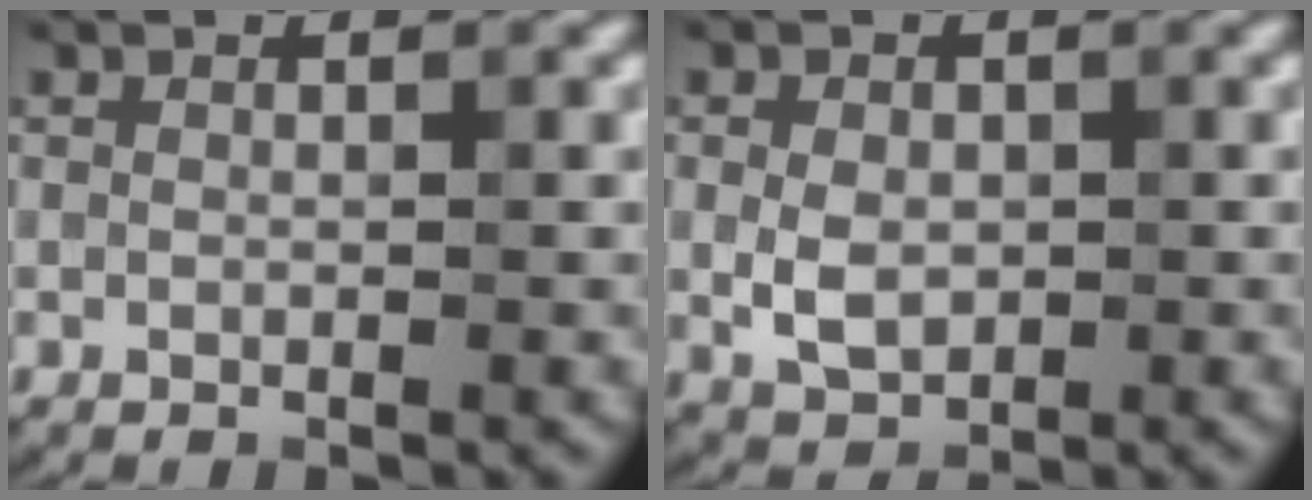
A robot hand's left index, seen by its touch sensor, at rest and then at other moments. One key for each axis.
{"total": 3.2, "fx": -0.2, "fy": 2.2, "fz": 2.3, "tx": -0.049, "ty": -0.001, "tz": -0.002}